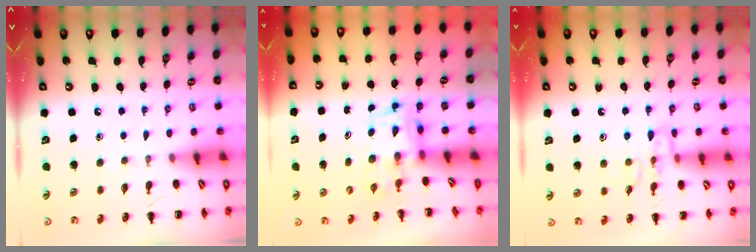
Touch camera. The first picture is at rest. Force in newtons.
{"total": 3.6, "press": 3.5, "slide": 0.6}
{"total": 10.6, "press": 10.6, "slide": 0.5}